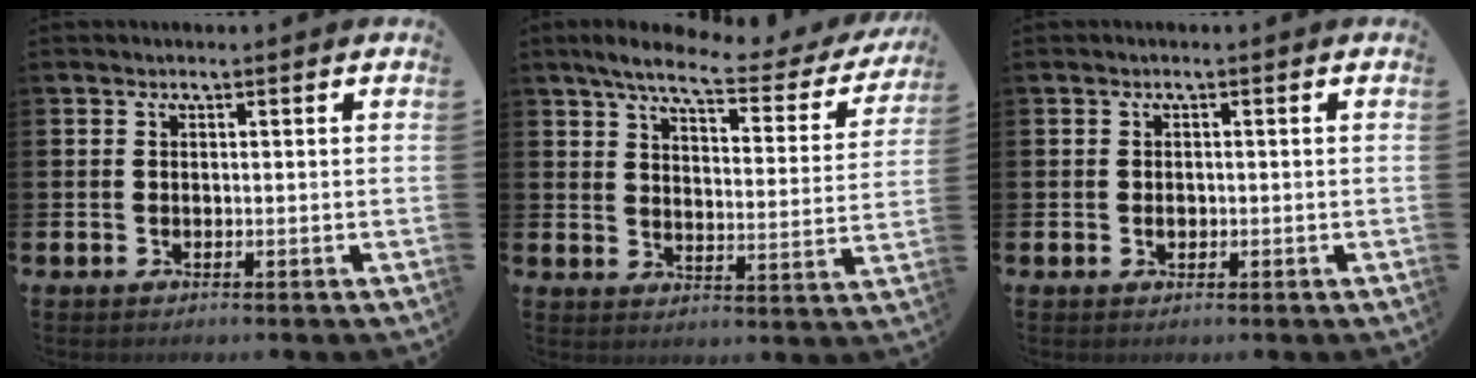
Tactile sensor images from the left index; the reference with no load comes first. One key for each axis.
{"total": 7.0, "fx": 5.8, "fy": 1.2, "fz": 3.6, "tx": -0.083, "ty": -0.033, "tz": 0.092}
{"total": 0.9, "fx": -0.1, "fy": 0.7, "fz": 0.6, "tx": -0.010, "ty": 0.006, "tz": -0.004}